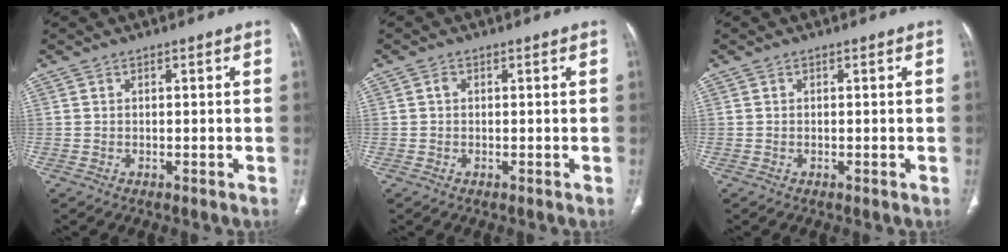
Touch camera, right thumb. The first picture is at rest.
{"total": 0.6, "force": [0.1, 0.5, 0.4], "torque": [-0.007, 0.002, -0.001]}
{"total": 0.0}